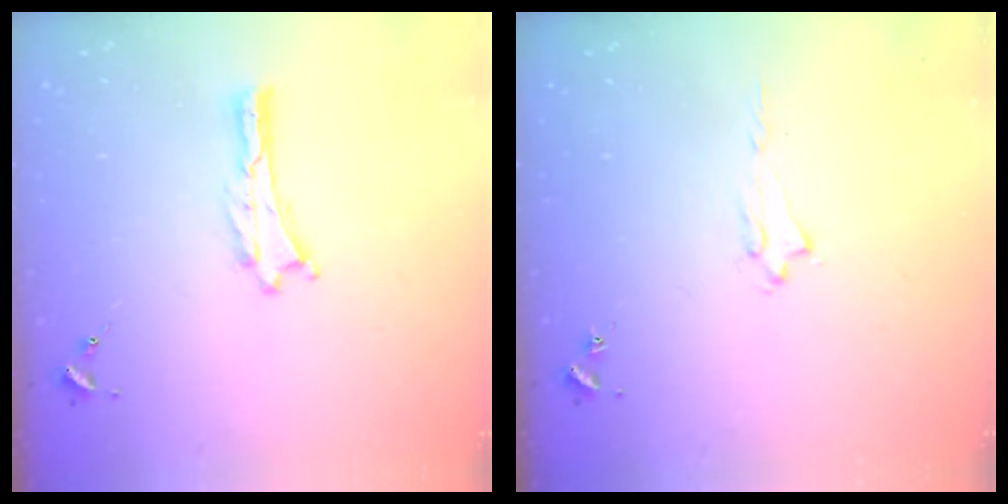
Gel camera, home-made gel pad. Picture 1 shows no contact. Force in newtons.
{"total": 1.6, "press": 1.6, "slide": 0.2}